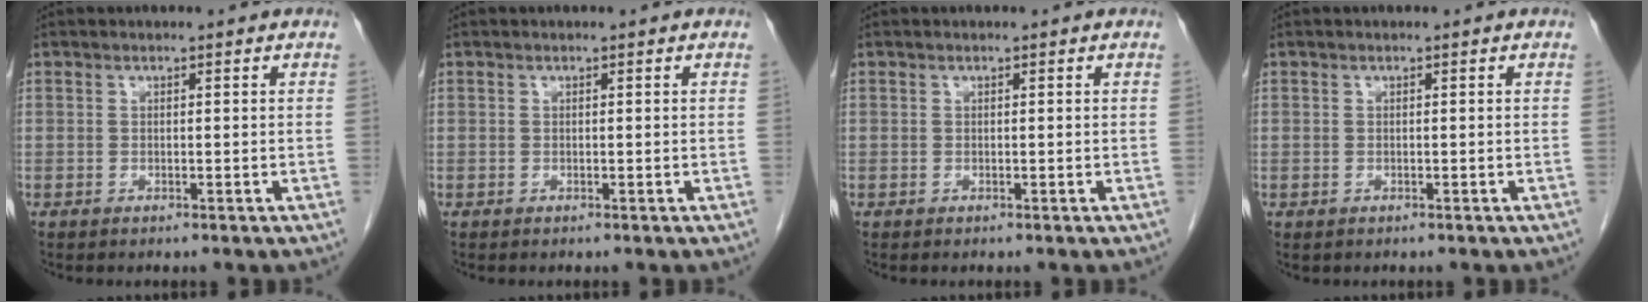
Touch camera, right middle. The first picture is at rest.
{"total": 0.0}
{"total": 0.0}
{"total": 0.0}